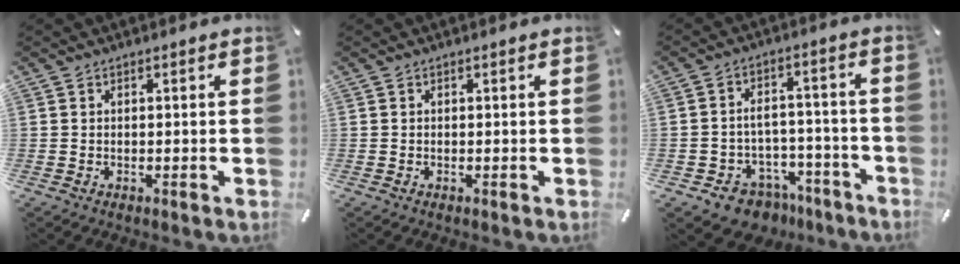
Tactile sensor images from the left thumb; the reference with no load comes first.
{"total": 0.0}
{"total": 6.9, "force": [-3.4, 5.8, 1.7], "torque": [-0.022, 0.023, -0.056]}